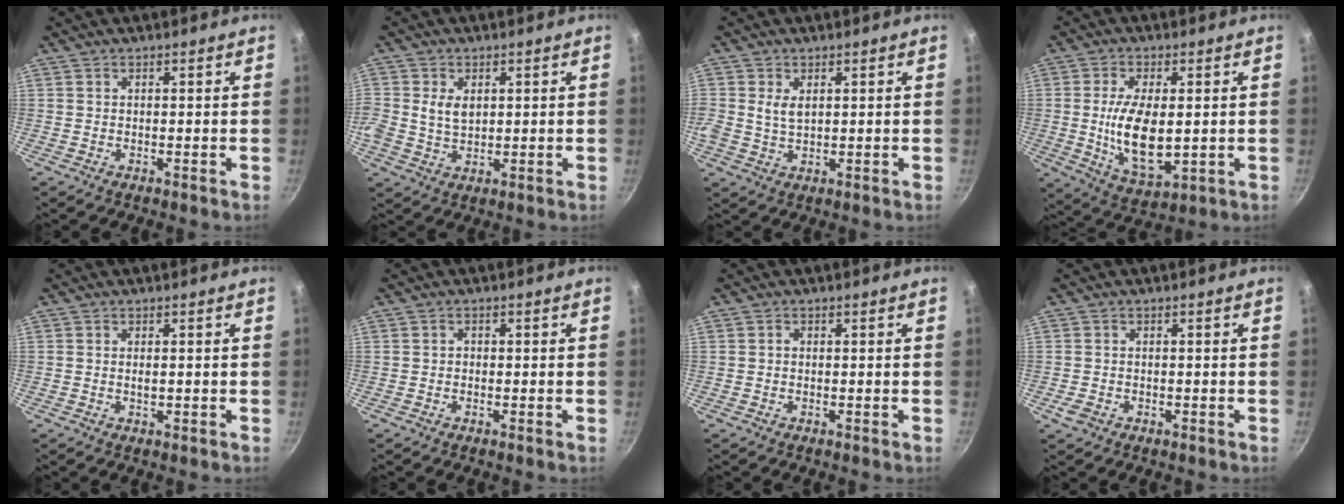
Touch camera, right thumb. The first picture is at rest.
{"total": 5.0, "force": [1.0, 3.7, 3.3], "torque": [-0.059, -0.002, 0.019]}
{"total": 3.9, "force": [1.0, 2.5, 2.8], "torque": [-0.053, -0.004, 0.022]}
{"total": 12.8, "force": [0.0, 6.0, 11.2], "torque": [-0.204, -0.013, 0.009]}
{"total": 1.1, "force": [-0.2, 0.4, 1.0], "torque": [-0.016, 0.001, -0.003]}
{"total": 0.8, "force": [-0.3, 0.7, 0.3], "torque": [-0.005, 0.003, -0.007]}
{"total": 0.5, "force": [-0.1, 0.4, 0.2], "torque": [-0.002, 0.003, -0.003]}
{"total": 2.4, "force": [-1.0, 1.7, 1.3], "torque": [-0.025, 0.003, -0.018]}